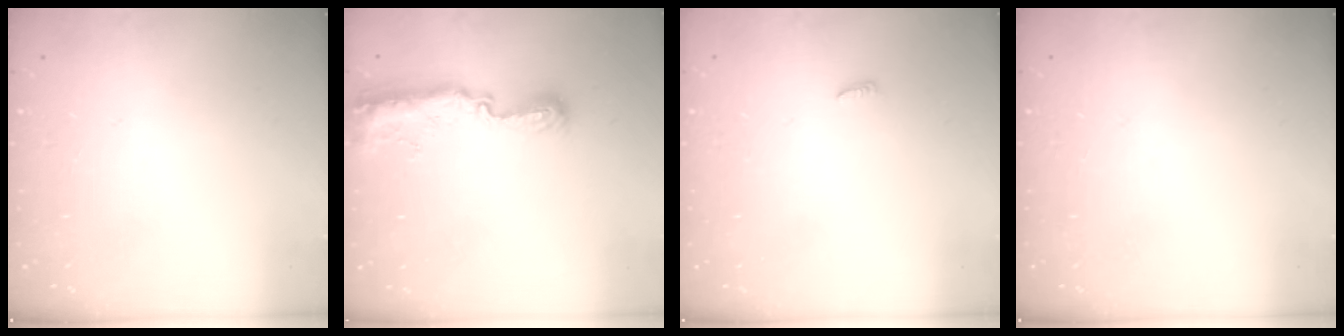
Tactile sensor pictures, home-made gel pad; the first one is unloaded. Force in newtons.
{"total": 9.1, "press": 9.1, "slide": 0.8}
{"total": 2.4, "press": 2.4, "slide": 0.2}
{"total": 0.0}